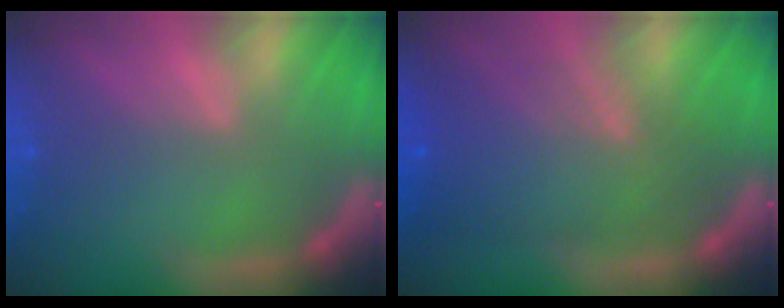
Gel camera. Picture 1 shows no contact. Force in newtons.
{"total": 8.1}